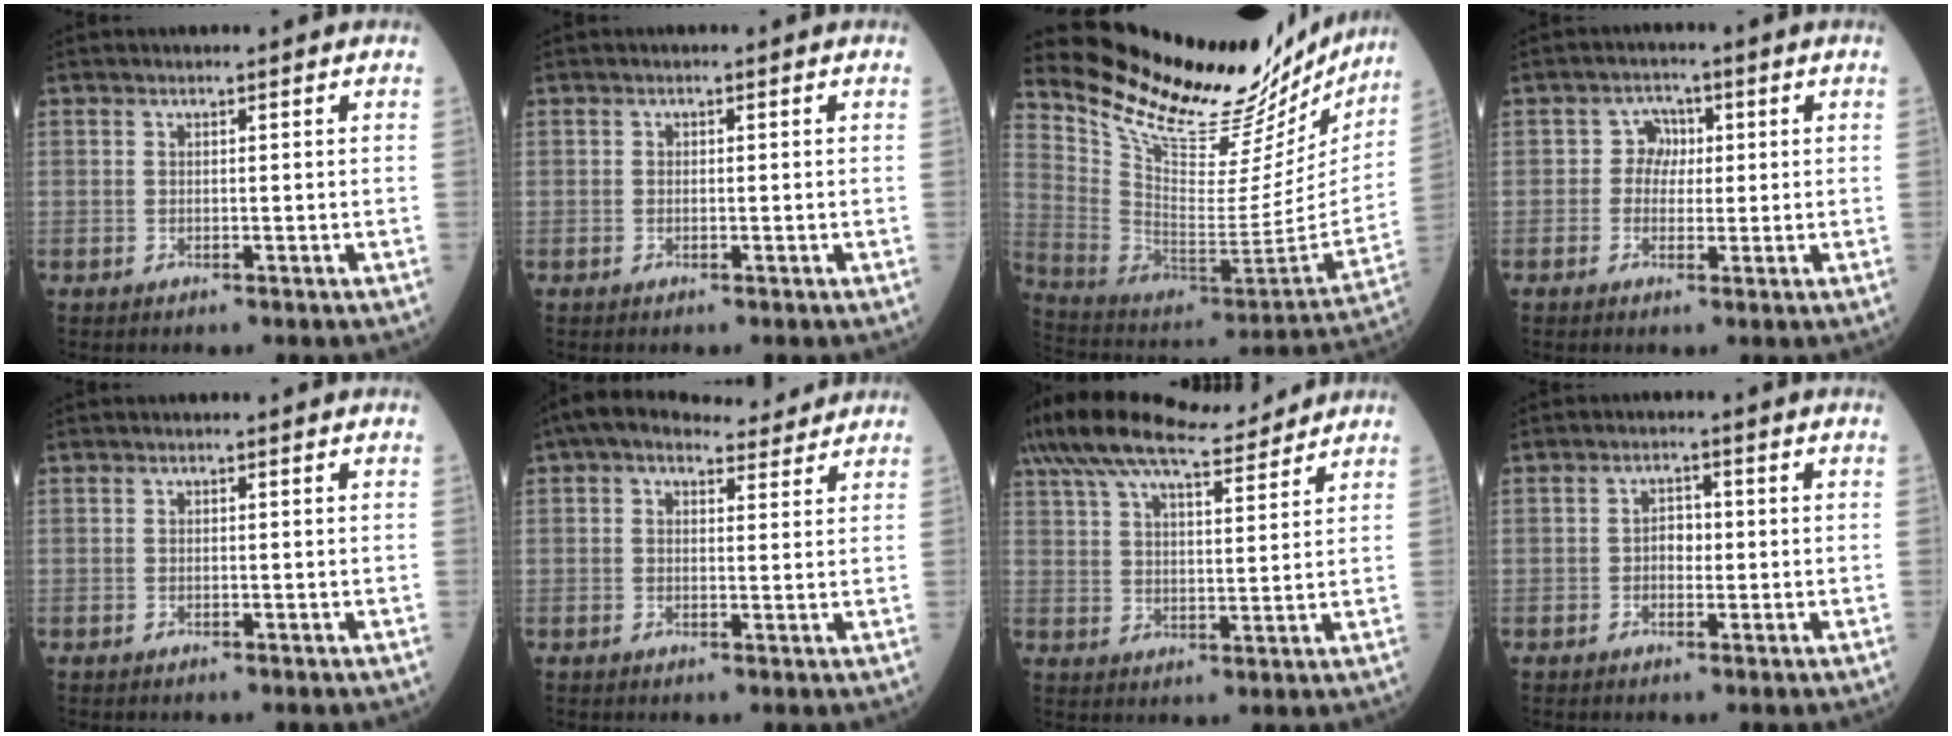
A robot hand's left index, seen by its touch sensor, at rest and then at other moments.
{"total": 0.0}
{"total": 29.6, "force": [26.1, 7.1, 11.9], "torque": [-0.195, -0.082, 0.370]}
{"total": 3.0, "force": [0.1, 2.8, 1.1], "torque": [-0.010, 0.004, -0.006]}
{"total": 0.0}
{"total": 7.5, "force": [6.1, 3.2, 3.1], "torque": [-0.049, 0.034, 0.087]}
{"total": 16.9, "force": [14.8, 3.0, 7.7], "torque": [-0.152, 0.038, 0.243]}
{"total": 2.4, "force": [-0.4, 1.6, 1.7], "torque": [-0.024, 0.006, -0.009]}